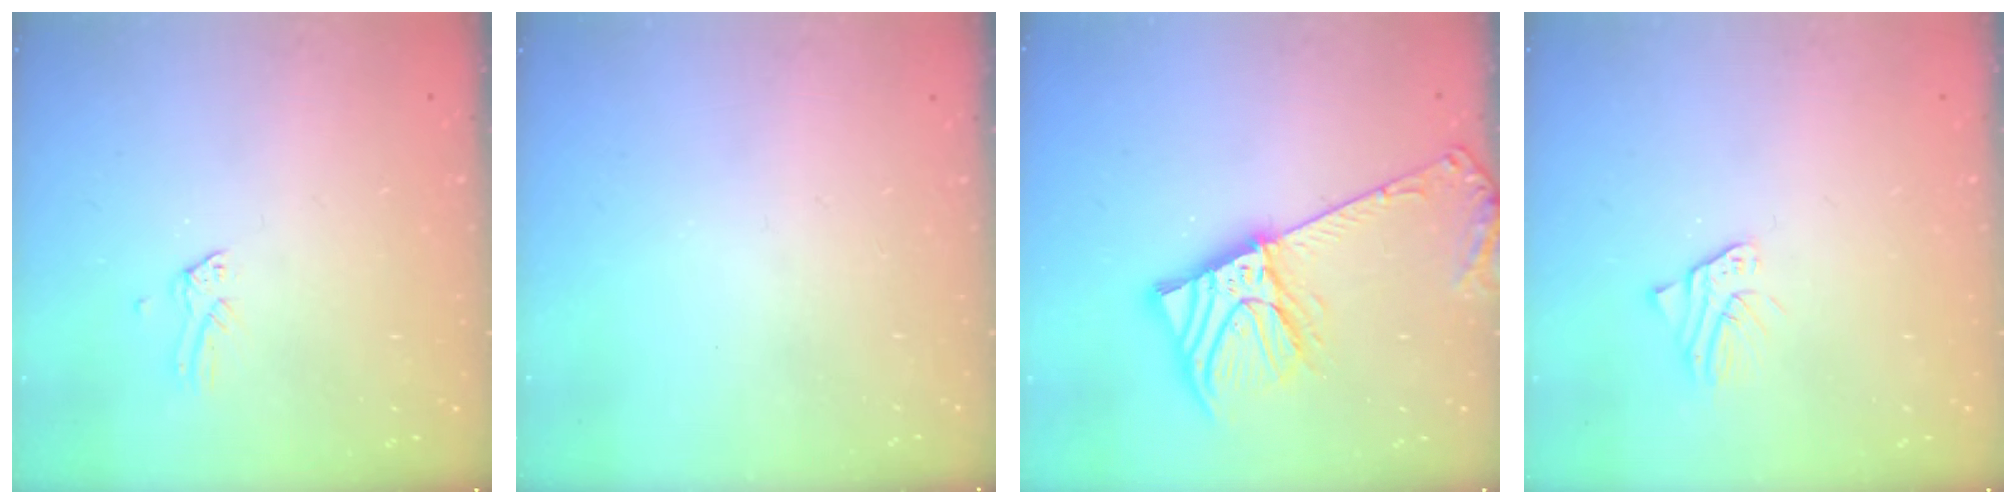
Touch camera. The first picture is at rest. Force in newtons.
{"total": 0.0}
{"total": 15.5, "press": 15.2, "slide": 3.0}
{"total": 2.5, "press": 2.5, "slide": 0.2}